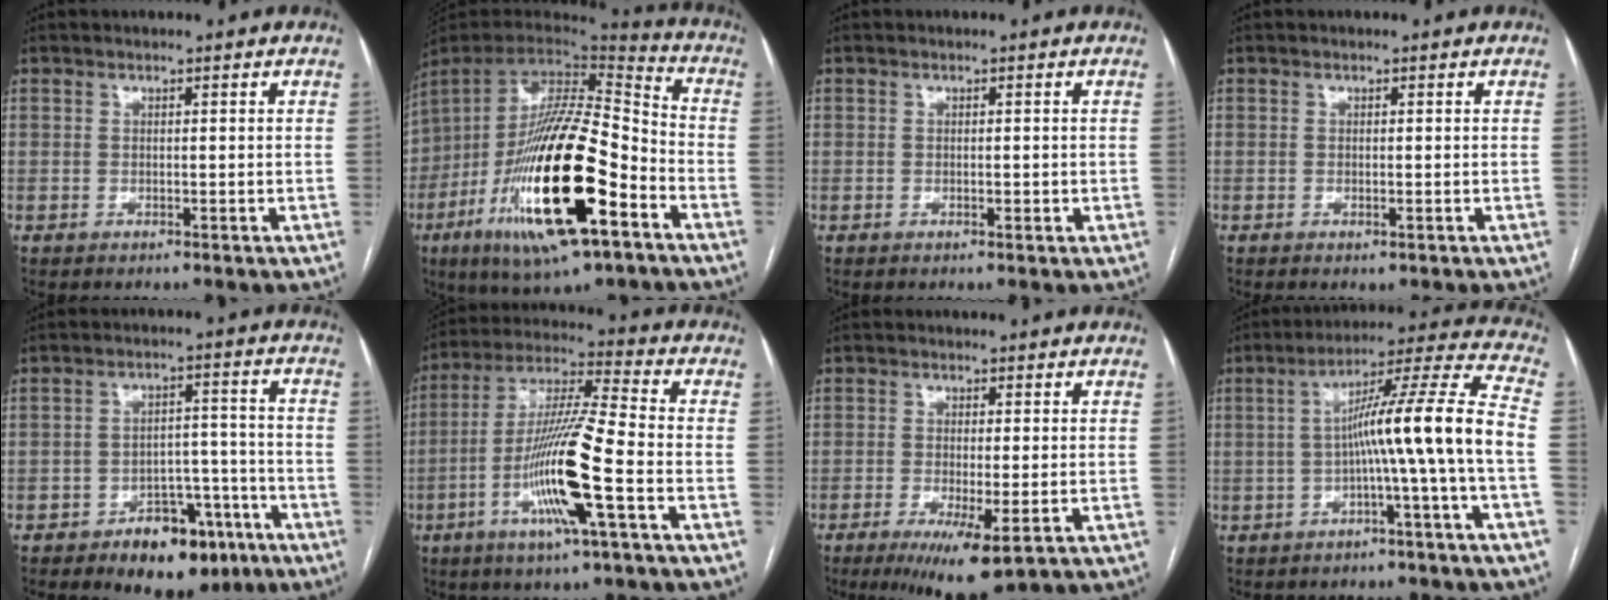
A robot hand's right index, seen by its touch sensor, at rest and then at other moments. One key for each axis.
{"total": 24.0, "fx": -9.6, "fy": 5.6, "fz": 21.3, "tx": -0.393, "ty": -0.030, "tz": -0.159}
{"total": 0.9, "fx": -0.2, "fy": 0.5, "fz": 0.8, "tx": -0.011, "ty": -0.001, "tz": -0.002}
{"total": 0.7, "fx": -0.3, "fy": 0.3, "fz": 0.6, "tx": -0.010, "ty": -0.004, "tz": -0.001}
{"total": 10.7, "fx": -6.7, "fy": 5.7, "fz": 6.0, "tx": -0.066, "ty": 0.026, "tz": -0.092}
{"total": 14.8, "fx": -5.0, "fy": 0.0, "fz": 13.9, "tx": -0.276, "ty": -0.006, "tz": -0.099}
{"total": 7.3, "fx": -3.5, "fy": 1.3, "fz": 6.3, "tx": -0.098, "ty": -0.020, "tz": -0.050}
{"total": 12.5, "fx": -2.1, "fy": -2.1, "fz": 12.1, "tx": -0.185, "ty": 0.029, "tz": -0.037}